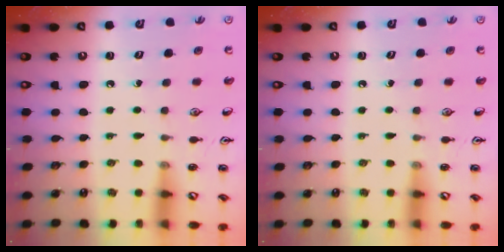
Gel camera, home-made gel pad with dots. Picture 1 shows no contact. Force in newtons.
{"total": 0.0}